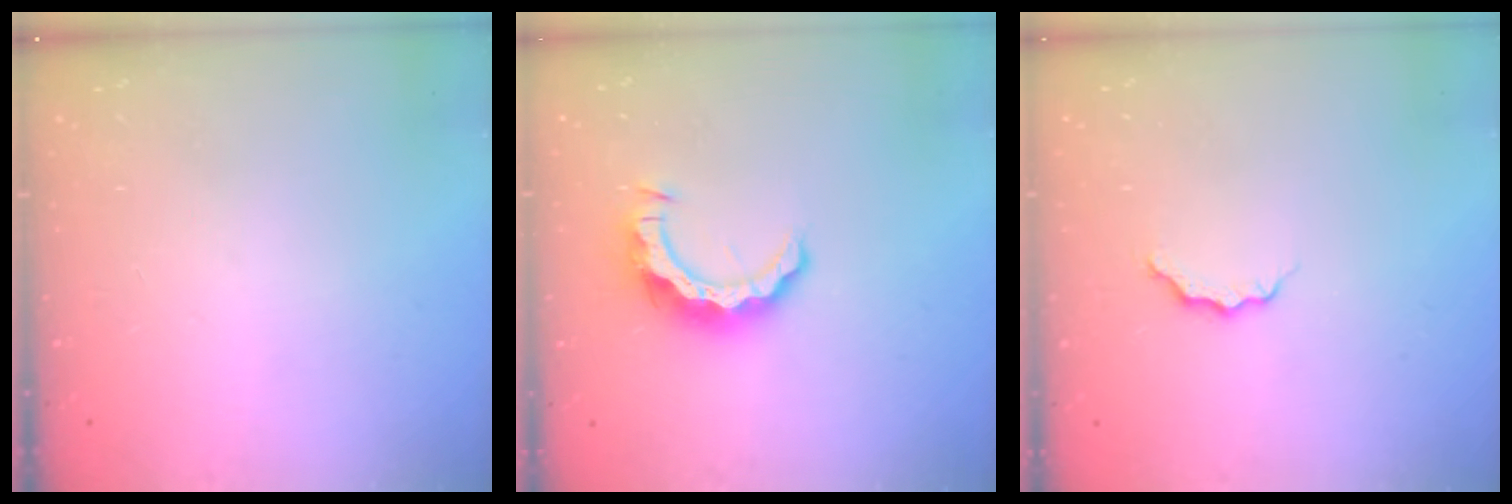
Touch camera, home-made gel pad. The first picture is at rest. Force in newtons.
{"total": 9.0, "press": 9.0, "slide": 0.8}
{"total": 3.5, "press": 3.5, "slide": 0.4}